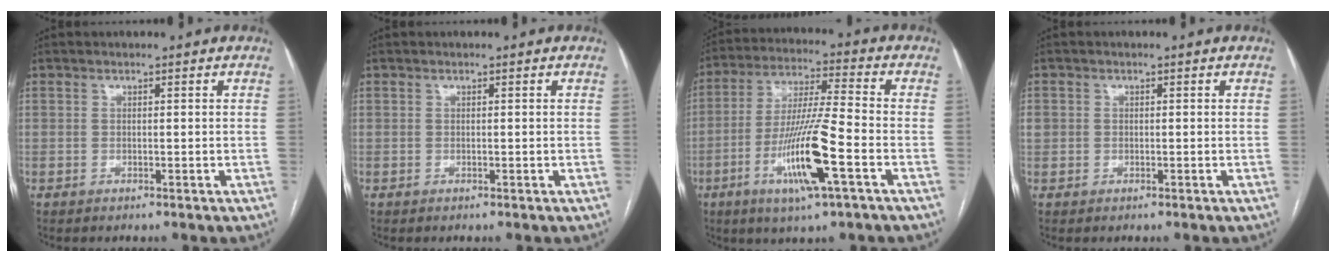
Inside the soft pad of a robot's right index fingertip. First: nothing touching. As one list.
[{"total": 0.0}, {"total": 13.7, "force": [-5.0, 0.4, 12.8], "torque": [-0.250, -0.013, -0.094]}, {"total": 1.9, "force": [0.2, 1.7, 0.7], "torque": [-0.019, 0.014, 0.008]}]